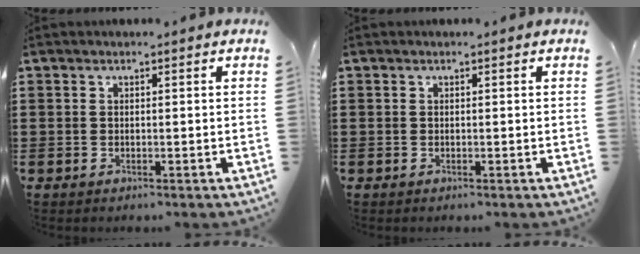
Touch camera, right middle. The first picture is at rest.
{"total": 0.0}